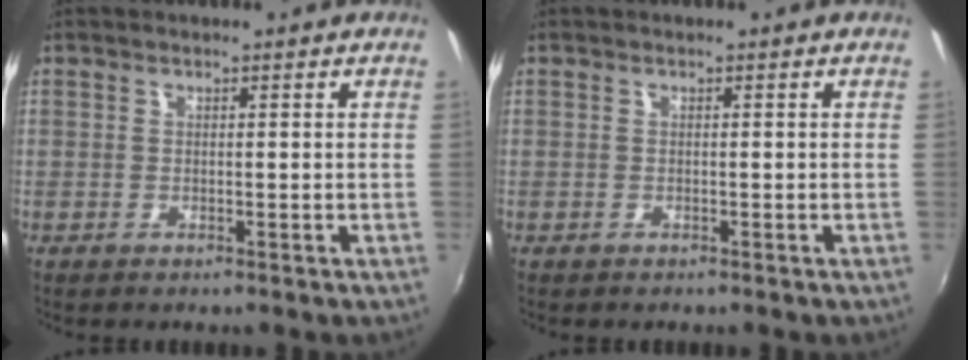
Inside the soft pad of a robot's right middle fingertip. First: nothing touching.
{"total": 0.0}